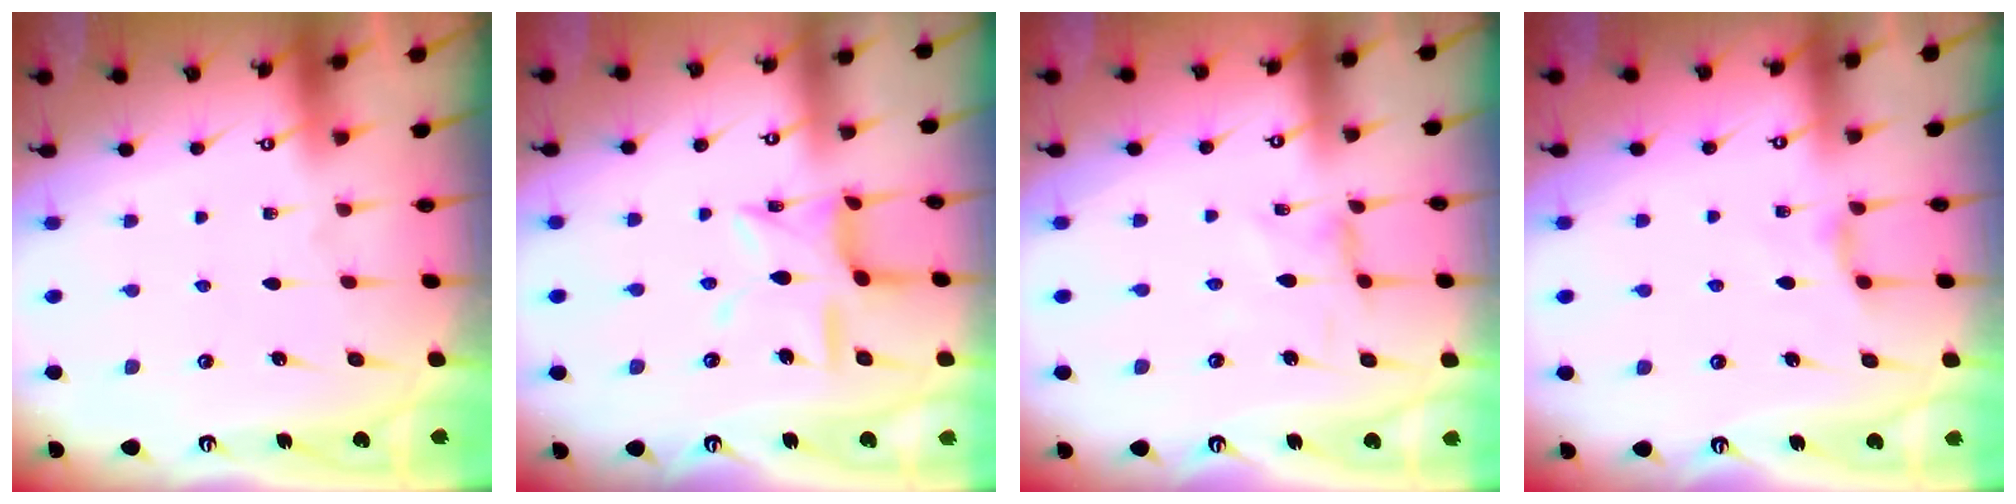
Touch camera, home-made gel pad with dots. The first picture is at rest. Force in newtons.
{"total": 12.0, "press": 11.9, "slide": 0.9}
{"total": 0.9, "press": 0.9, "slide": 0.3}
{"total": 2.6, "press": 2.5, "slide": 0.5}